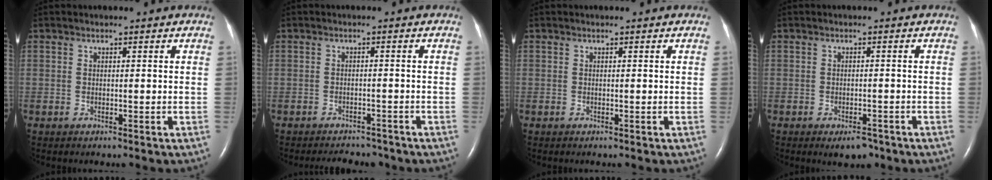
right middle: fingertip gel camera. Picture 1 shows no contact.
{"total": 5.2, "force": [-4.8, 1.8, 0.8], "torque": [-0.015, -0.004, -0.060]}
{"total": 0.0}
{"total": 3.0, "force": [-2.0, 1.4, 1.7], "torque": [-0.025, -0.002, -0.020]}